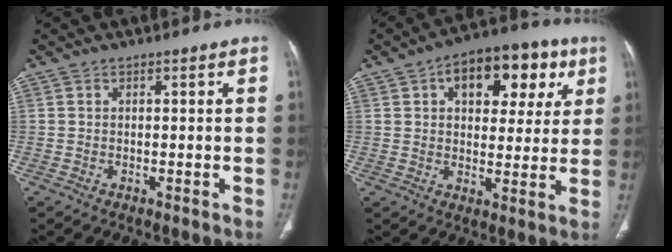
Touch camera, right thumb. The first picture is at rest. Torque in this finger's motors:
{"motor_torque": [0.82, 4.17, 1.19, -0.03, 0.11]}